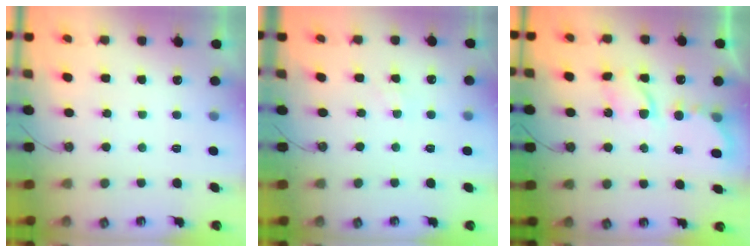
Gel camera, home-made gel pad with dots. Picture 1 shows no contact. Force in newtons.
{"total": 4.7, "press": 4.6, "slide": 0.7}
{"total": 6.4, "press": 6.4, "slide": 0.3}